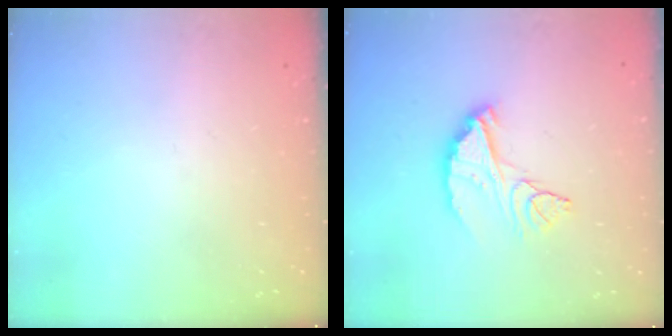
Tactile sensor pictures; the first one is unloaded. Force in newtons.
{"total": 9.9, "press": 9.9, "slide": 0.8}